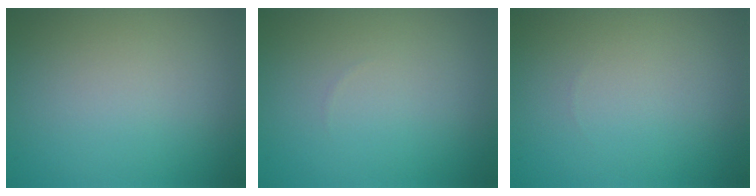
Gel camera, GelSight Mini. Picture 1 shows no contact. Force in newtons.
{"total": 0.0}
{"total": 0.0}